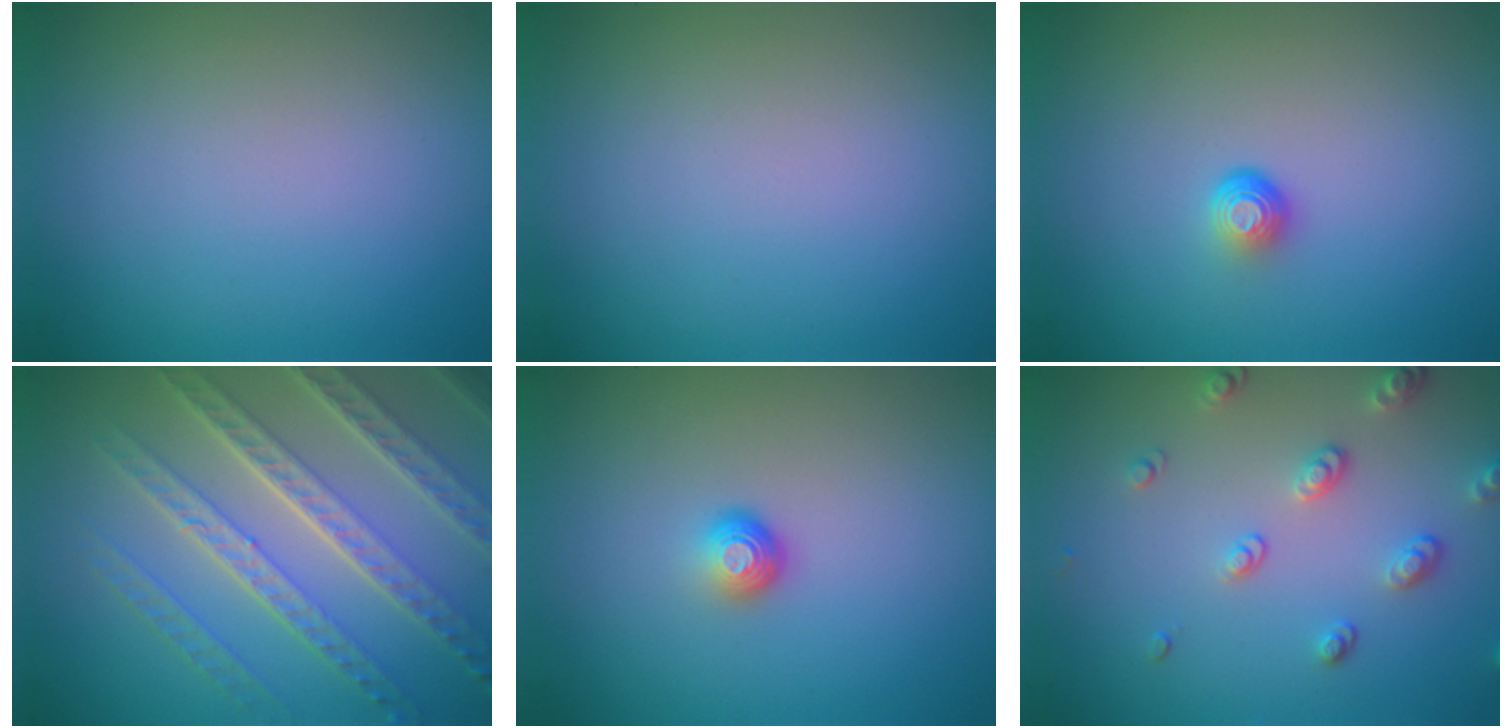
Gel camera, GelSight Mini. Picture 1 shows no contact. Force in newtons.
{"total": 0.0}
{"total": 1.5, "press": 0.9, "slide": 1.2}
{"total": 8.0, "press": 5.6, "slide": 5.8}
{"total": 1.6, "press": 1.1, "slide": 1.2}
{"total": 2.6, "press": 2.4, "slide": 0.9}